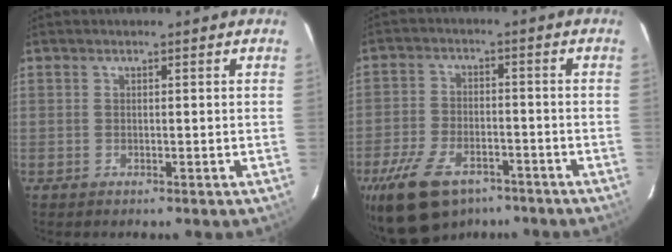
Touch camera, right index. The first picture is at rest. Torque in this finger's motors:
{"motor_torque": [1.05, -1.09, 0.67, 0.16]}